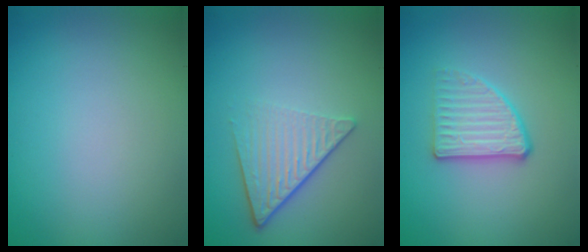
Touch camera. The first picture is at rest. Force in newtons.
{"total": 4.6, "press": 2.9, "slide": 3.6}
{"total": 2.7, "press": 2.4, "slide": 1.1}